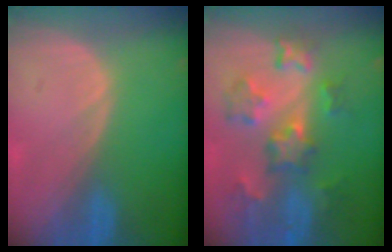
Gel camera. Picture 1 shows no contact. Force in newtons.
{"total": 8.9, "press": 7.9, "slide": 4.2}